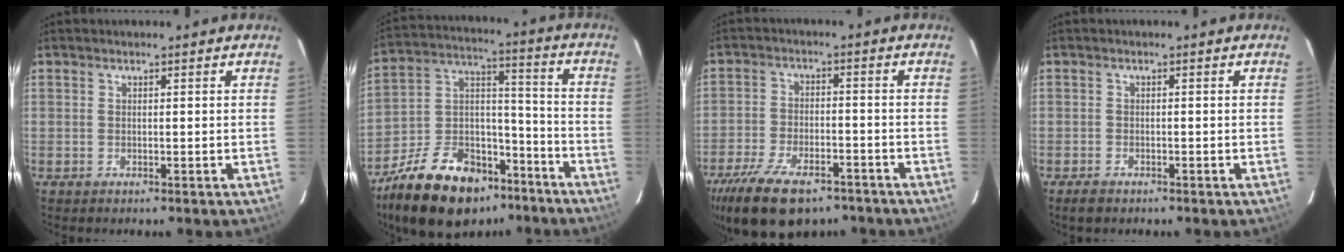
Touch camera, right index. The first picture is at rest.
{"total": 23.4, "force": [-15.8, 12.2, 12.2], "torque": [-0.248, 0.032, -0.246]}
{"total": 17.5, "force": [-12.1, 7.9, 10.0], "torque": [-0.219, -0.026, -0.196]}
{"total": 2.1, "force": [-1.6, 1.0, 0.8], "torque": [-0.022, 0.001, -0.027]}